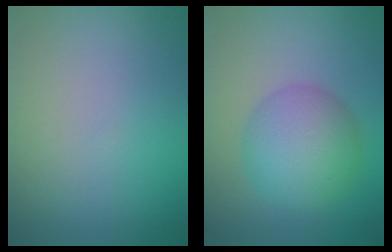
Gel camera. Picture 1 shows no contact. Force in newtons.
{"total": 5.7, "press": 5.7, "slide": 0.1}